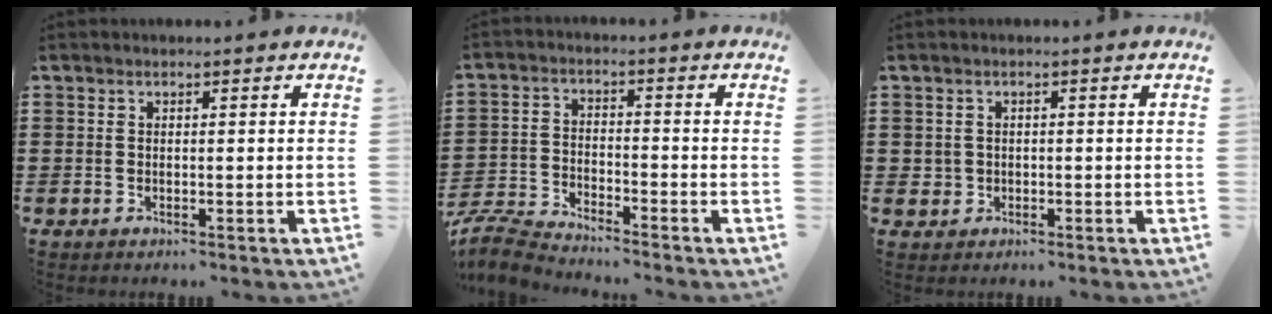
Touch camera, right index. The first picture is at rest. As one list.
[{"total": 5.4, "force": [-5.3, 0.3, 0.9], "torque": [-0.042, -0.004, -0.112]}, {"total": 1.3, "force": [-0.1, 1.3, 0.2], "torque": [-0.010, 0.003, -0.004]}]